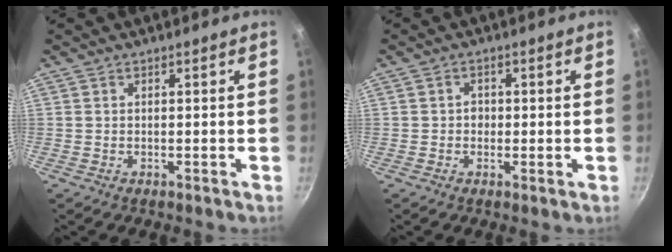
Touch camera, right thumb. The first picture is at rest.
{"total": 0.9, "force": [0.1, 0.6, 0.7], "torque": [-0.010, -0.001, -0.001]}